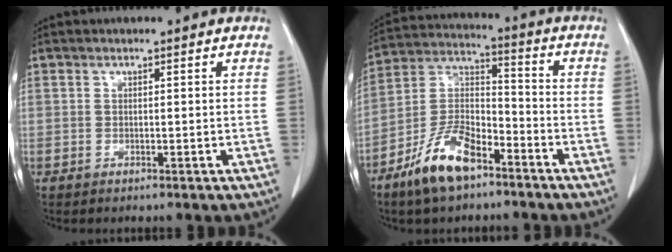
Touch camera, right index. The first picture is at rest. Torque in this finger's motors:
{"motor_torque": [0.99, -0.97, 0.40, 0.19]}